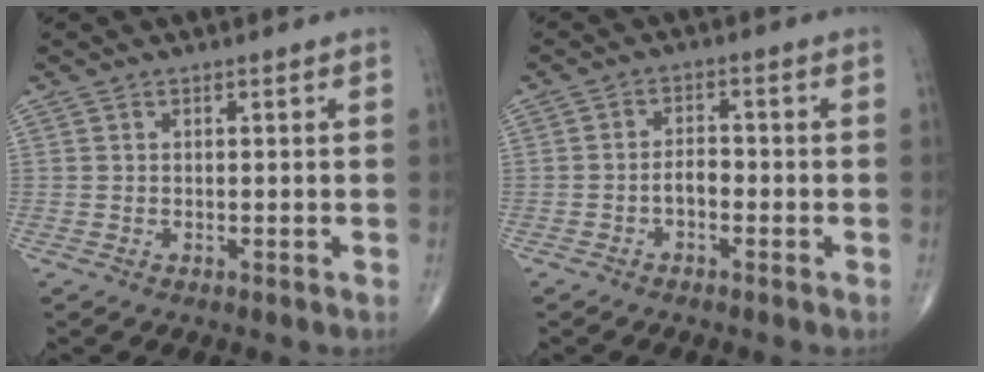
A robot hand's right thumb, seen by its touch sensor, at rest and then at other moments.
{"total": 2.8, "force": [-1.2, 1.6, 2.0], "torque": [-0.027, 0.016, -0.026]}